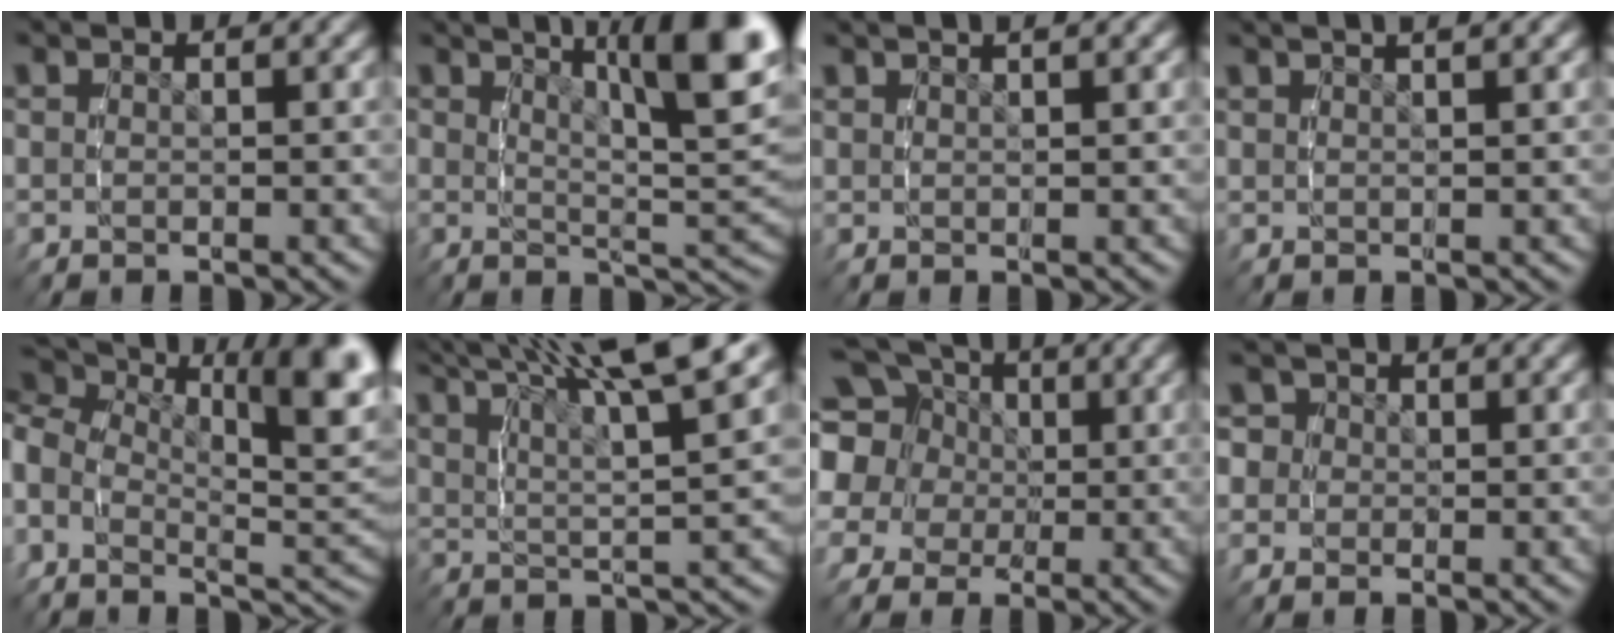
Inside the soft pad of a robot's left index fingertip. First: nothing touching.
{"total": 11.7, "force": [5.0, 3.5, 10.0], "torque": [-0.113, 0.017, 0.069]}
{"total": 1.9, "force": [1.6, -0.2, 1.0], "torque": [-0.005, 0.005, 0.031]}
{"total": 2.9, "force": [2.2, 0.1, 1.8], "torque": [-0.017, 0.008, 0.040]}
{"total": 10.5, "force": [3.2, 6.0, 8.1], "torque": [-0.124, 0.008, 0.036]}
{"total": 8.8, "force": [5.4, 2.7, 6.4], "torque": [-0.091, 0.012, 0.082]}
{"total": 13.9, "force": [3.1, 12.2, 5.8], "torque": [-0.139, -0.014, 0.037]}
{"total": 5.3, "force": [0.4, 5.0, 1.6], "torque": [-0.049, 0.001, -0.006]}